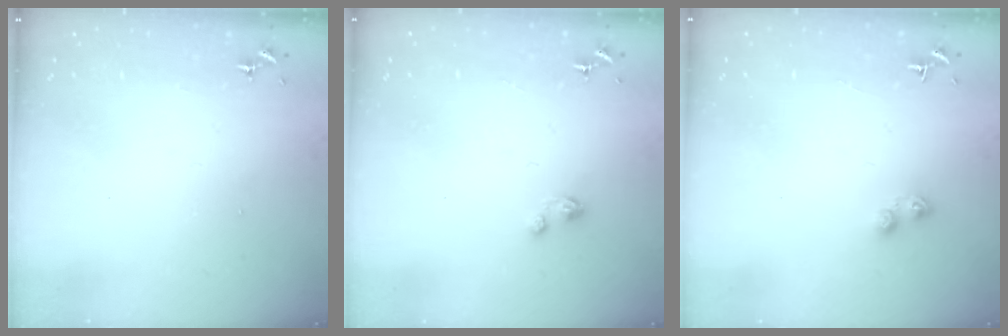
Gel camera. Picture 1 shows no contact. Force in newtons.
{"total": 2.6, "press": 2.6, "slide": 0.2}
{"total": 2.9, "press": 2.9, "slide": 0.4}